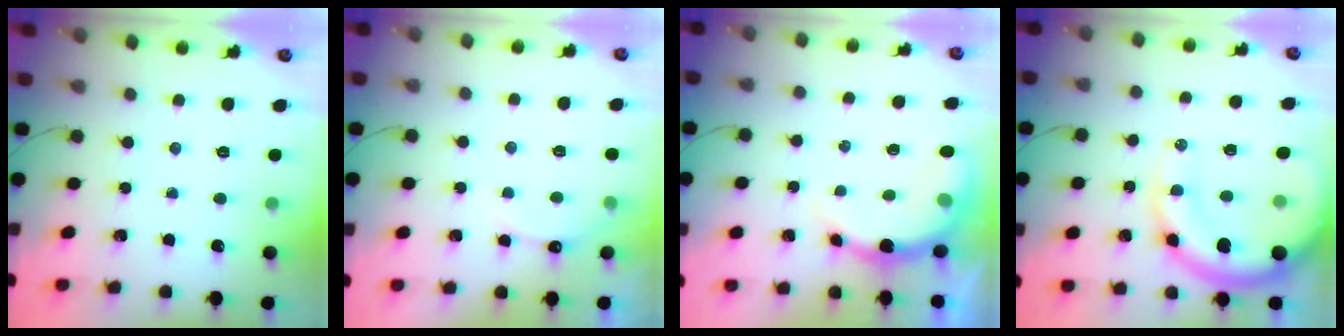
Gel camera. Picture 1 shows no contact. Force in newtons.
{"total": 6.5, "press": 6.4, "slide": 1.3}
{"total": 9.7, "press": 9.6, "slide": 1.0}
{"total": 15.8, "press": 15.4, "slide": 3.5}